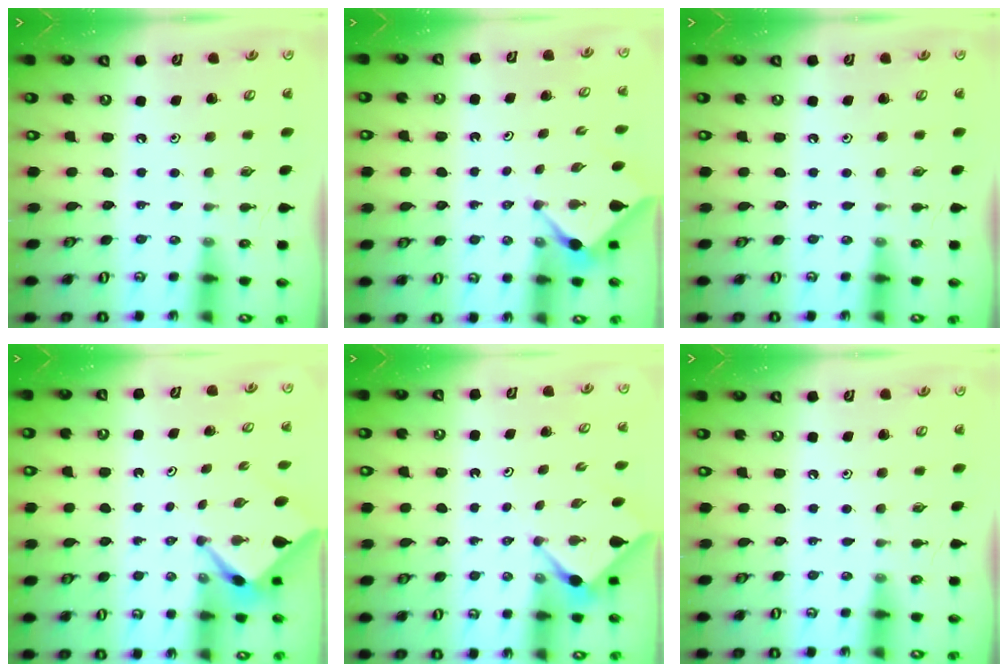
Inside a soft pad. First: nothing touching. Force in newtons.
{"total": 3.1, "press": 3.1, "slide": 0.4}
{"total": 0.0}
{"total": 2.5, "press": 2.5, "slide": 0.2}
{"total": 3.2, "press": 3.1, "slide": 0.4}
{"total": 0.0}